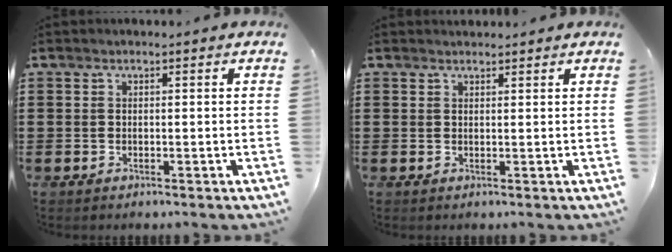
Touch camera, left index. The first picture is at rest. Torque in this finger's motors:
{"motor_torque": [0.89, -0.90, 0.00, 0.03]}